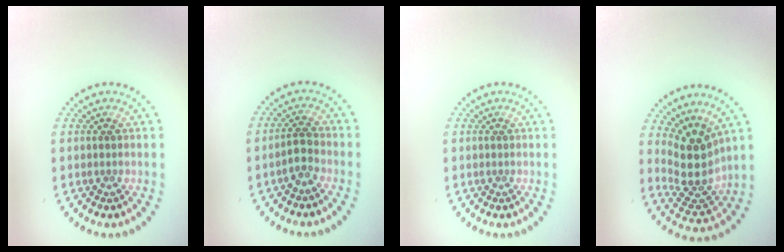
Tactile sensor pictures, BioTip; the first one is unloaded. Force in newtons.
{"total": 1.7, "press": 1.5, "slide": 0.8}
{"total": 0.0}
{"total": 4.5, "press": 3.4, "slide": 3.0}